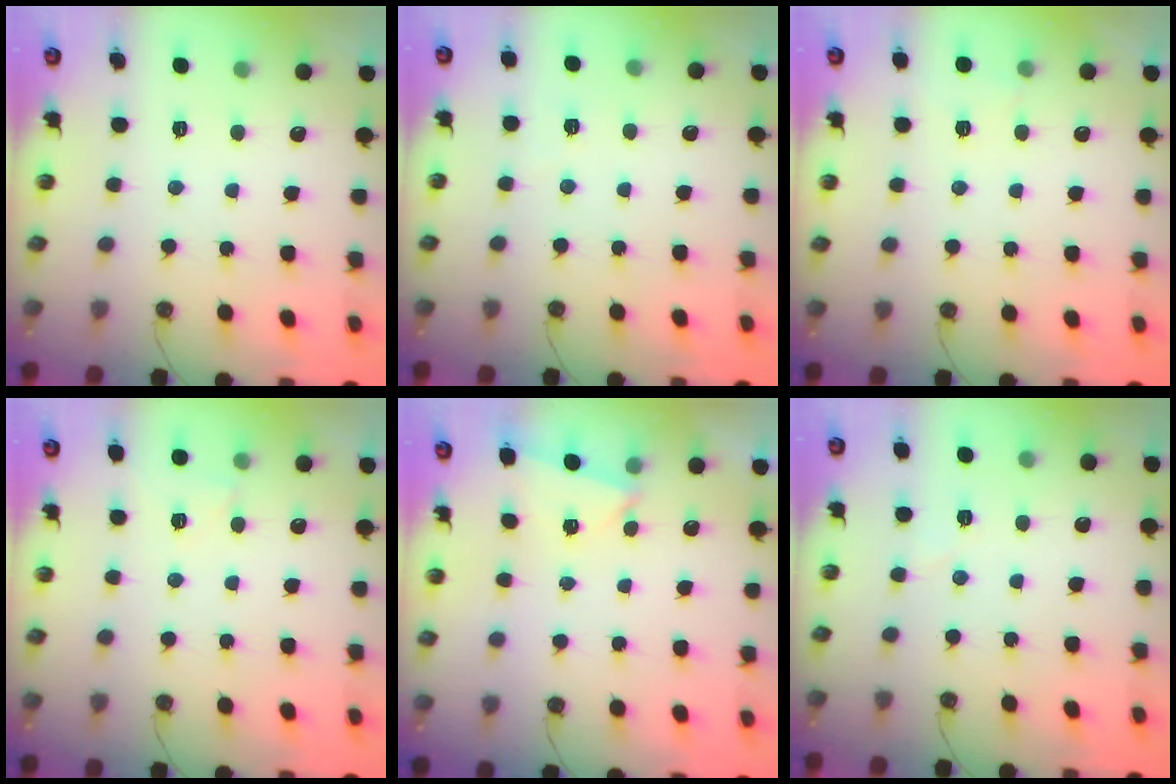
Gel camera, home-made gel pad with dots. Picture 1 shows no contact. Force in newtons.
{"total": 4.0, "press": 2.8, "slide": 2.8}
{"total": 4.7, "press": 2.5, "slide": 4.0}
{"total": 4.5, "press": 4.4, "slide": 0.8}
{"total": 2.2, "press": 1.8, "slide": 1.3}
{"total": 3.4, "press": 3.0, "slide": 1.6}